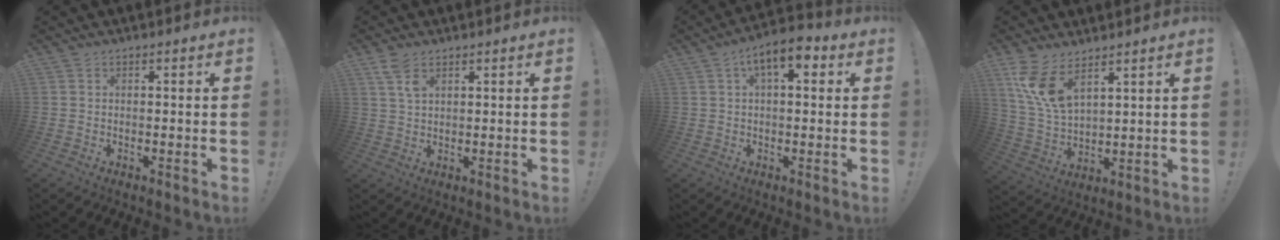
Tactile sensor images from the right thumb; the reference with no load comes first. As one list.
[{"total": 5.1, "force": [3.0, 2.2, 3.5], "torque": [-0.060, -0.010, 0.055]}, {"total": 8.5, "force": [3.2, 3.3, 7.2], "torque": [-0.111, -0.010, 0.054]}, {"total": 11.5, "force": [7.2, 5.0, 7.4], "torque": [-0.153, -0.036, 0.141]}]